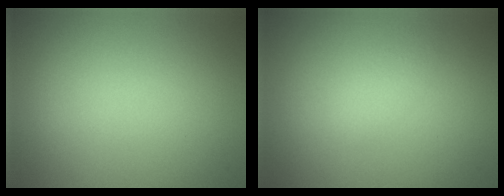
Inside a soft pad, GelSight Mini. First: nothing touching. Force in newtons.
{"total": 1.3, "press": 1.3, "slide": 0.1}